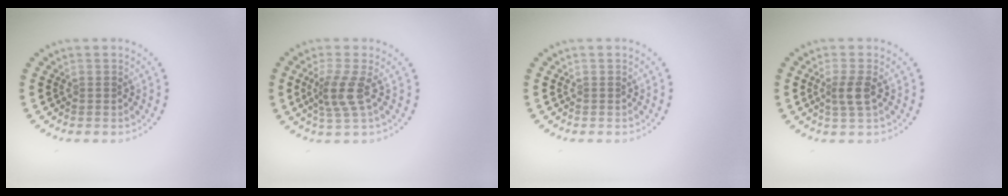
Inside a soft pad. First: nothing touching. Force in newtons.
{"total": 2.9, "press": 2.2, "slide": 1.9}
{"total": 0.0}
{"total": 1.9, "press": 1.6, "slide": 1.0}